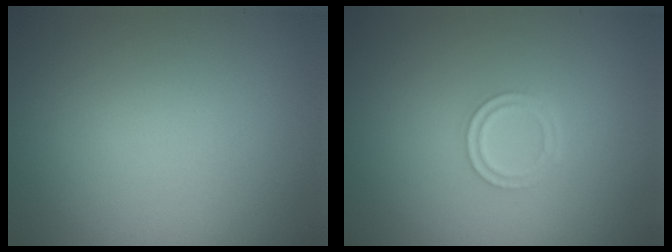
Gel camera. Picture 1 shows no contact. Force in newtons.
{"total": 1.7, "press": 1.6, "slide": 0.4}